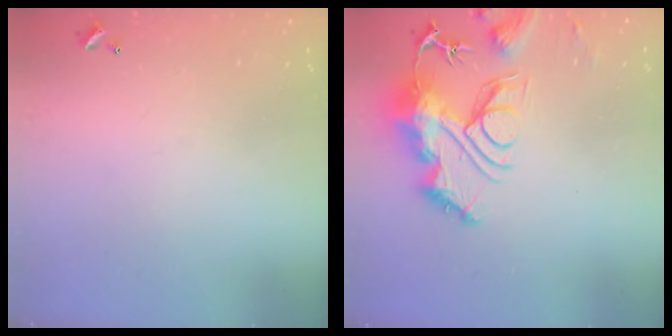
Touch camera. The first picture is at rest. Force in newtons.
{"total": 14.1, "press": 14.1, "slide": 1.4}